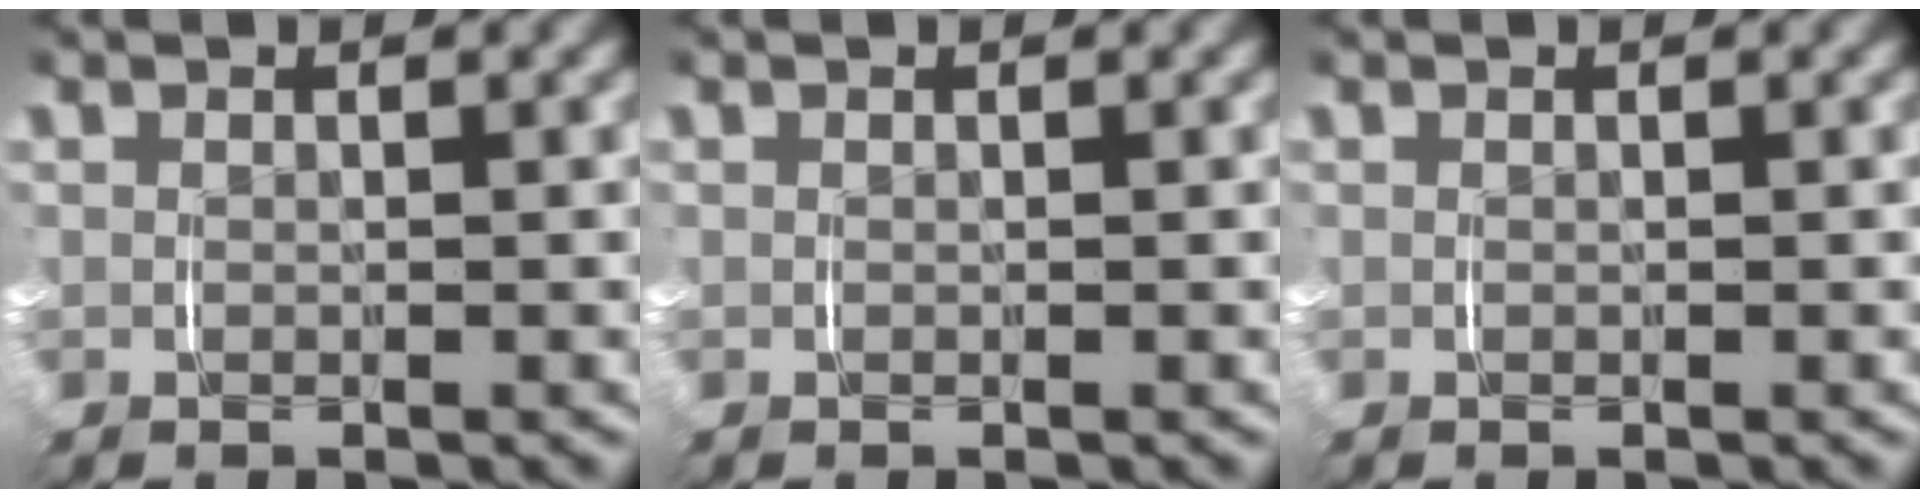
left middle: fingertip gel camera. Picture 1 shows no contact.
{"total": 0.0}
{"total": 0.0}